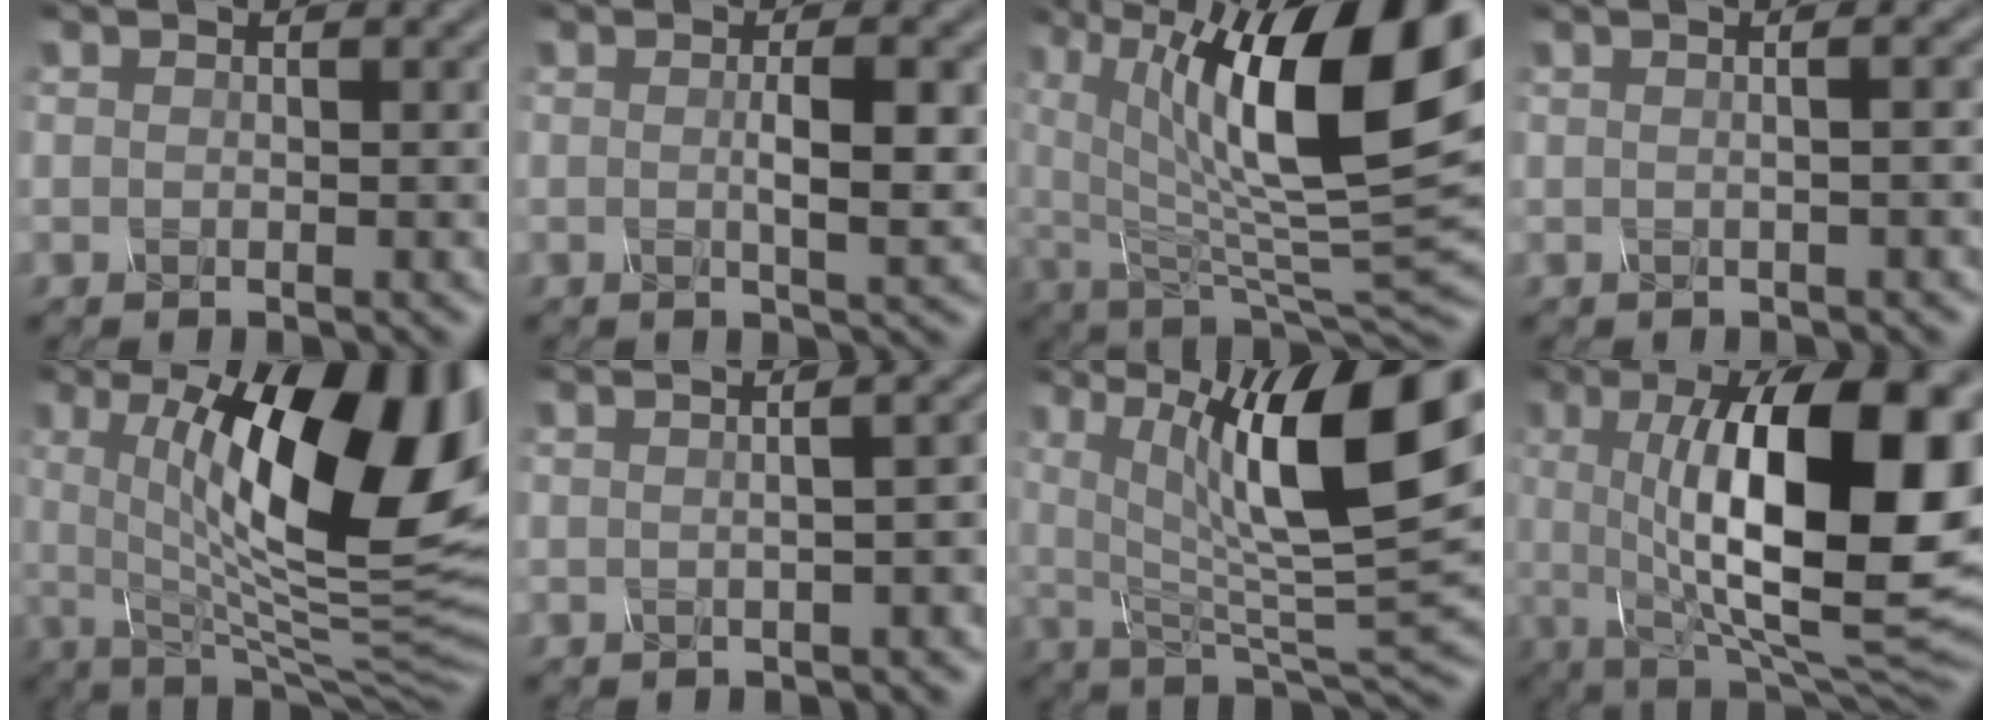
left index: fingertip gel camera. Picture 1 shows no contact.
{"total": 3.4, "force": [0.1, 0.7, 3.4], "torque": [-0.054, 0.000, 0.002]}
{"total": 15.7, "force": [4.9, 5.8, 13.8], "torque": [-0.220, -0.003, 0.078]}
{"total": 3.6, "force": [0.9, 1.9, 2.9], "torque": [-0.011, 0.019, -0.023]}
{"total": 16.8, "force": [3.5, 5.5, 15.5], "torque": [-0.207, 0.003, 0.050]}
{"total": 6.4, "force": [0.9, 3.3, 5.4], "torque": [-0.019, 0.039, -0.020]}
{"total": 13.5, "force": [4.0, 3.6, 12.4], "torque": [-0.187, 0.000, 0.066]}
{"total": 16.7, "force": [2.0, 5.7, 15.6], "torque": [-0.209, 0.004, 0.025]}